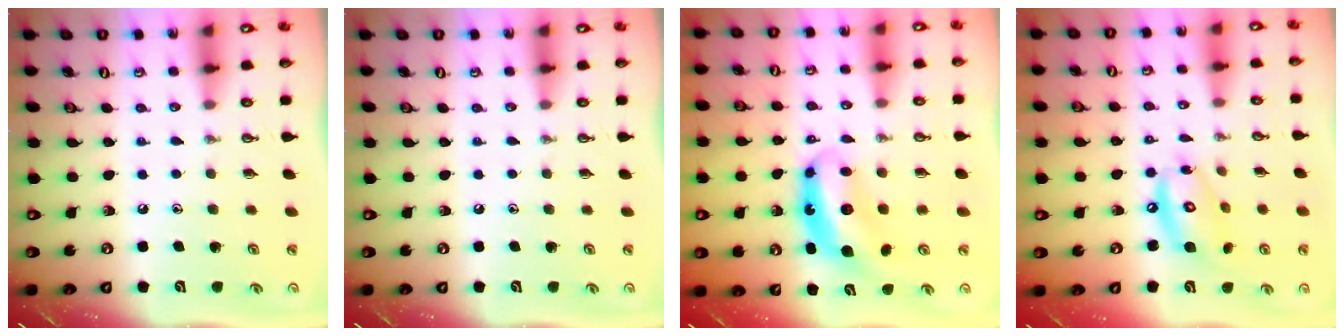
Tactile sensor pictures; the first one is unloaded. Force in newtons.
{"total": 0.0}
{"total": 7.3, "press": 7.2, "slide": 0.7}
{"total": 12.1, "press": 12.1, "slide": 1.0}